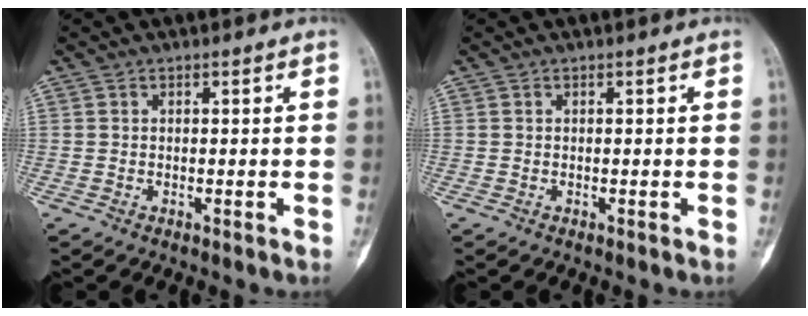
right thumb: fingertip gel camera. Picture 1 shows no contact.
{"total": 0.0}